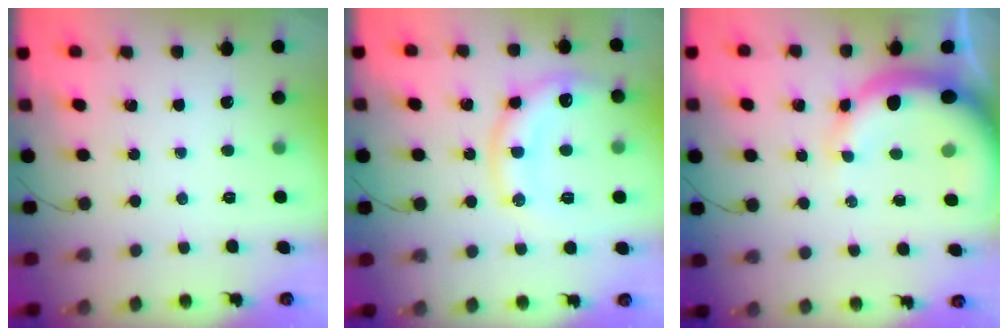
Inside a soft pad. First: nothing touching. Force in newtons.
{"total": 13.6, "press": 13.5, "slide": 1.5}
{"total": 11.7, "press": 11.4, "slide": 2.5}